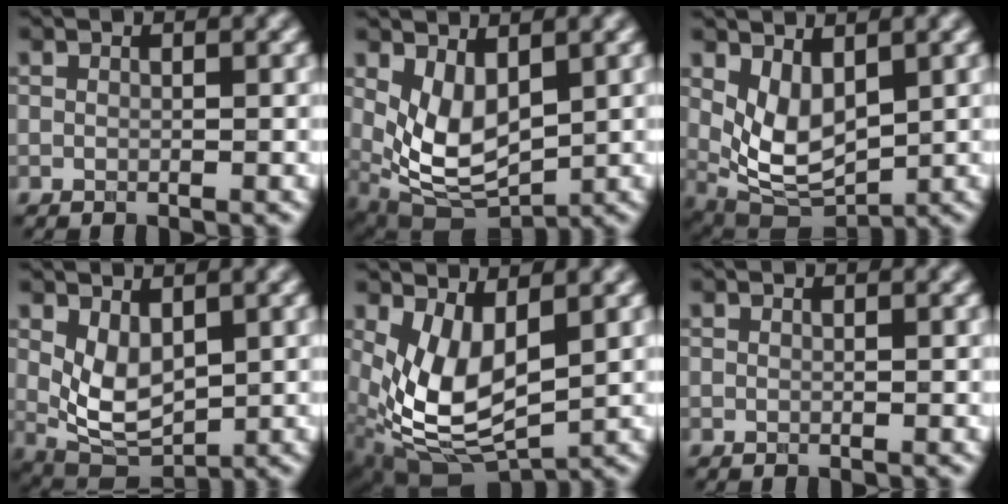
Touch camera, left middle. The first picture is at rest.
{"total": 5.4, "force": [1.2, 3.0, 4.3], "torque": [-0.092, -0.018, 0.031]}
{"total": 4.8, "force": [1.5, 2.6, 3.7], "torque": [-0.080, -0.019, 0.035]}
{"total": 4.1, "force": [1.0, 2.3, 3.2], "torque": [-0.067, -0.010, 0.027]}
{"total": 7.5, "force": [0.8, 3.7, 6.4], "torque": [-0.141, -0.011, 0.016]}
{"total": 0.0}